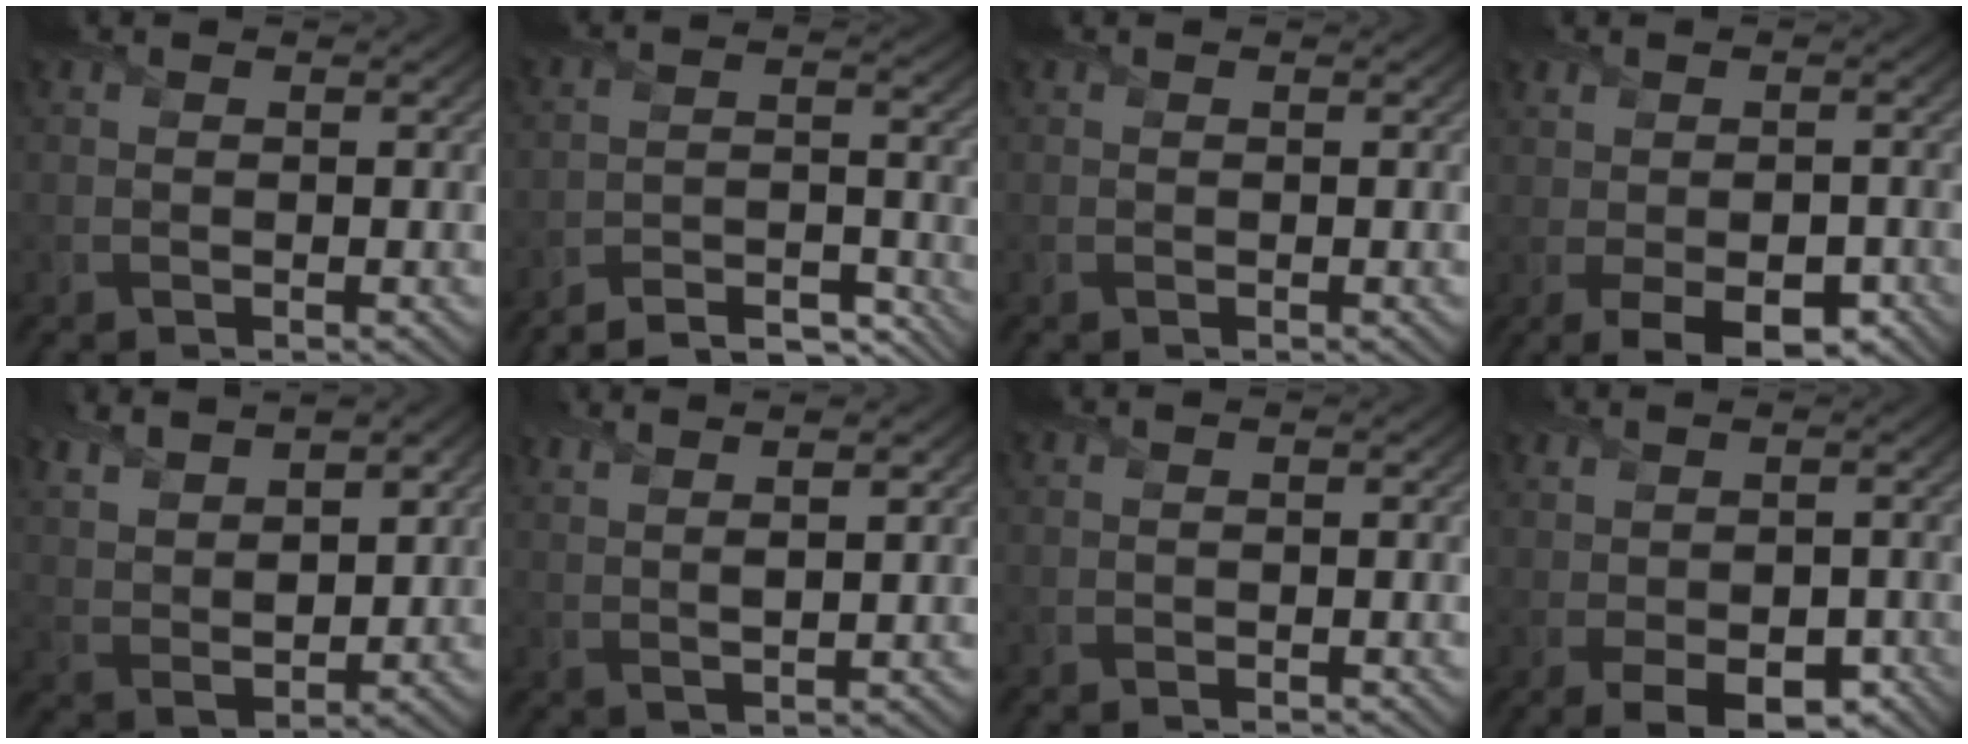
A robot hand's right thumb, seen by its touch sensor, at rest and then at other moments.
{"total": 9.5, "force": [-8.7, 2.0, 3.2], "torque": [-0.049, 0.004, -0.135]}
{"total": 0.0}
{"total": 6.2, "force": [-2.4, 3.1, 4.8], "torque": [-0.088, -0.013, -0.031]}
{"total": 8.8, "force": [5.8, 3.9, 5.4], "torque": [-0.133, 0.006, 0.112]}
{"total": 5.5, "force": [3.6, 1.3, 3.9], "torque": [-0.066, 0.015, 0.046]}
{"total": 0.6, "force": [-0.5, 0.1, 0.4], "torque": [-0.006, -0.003, -0.007]}
{"total": 5.6, "force": [-1.9, 3.0, 4.4], "torque": [-0.078, -0.015, -0.022]}